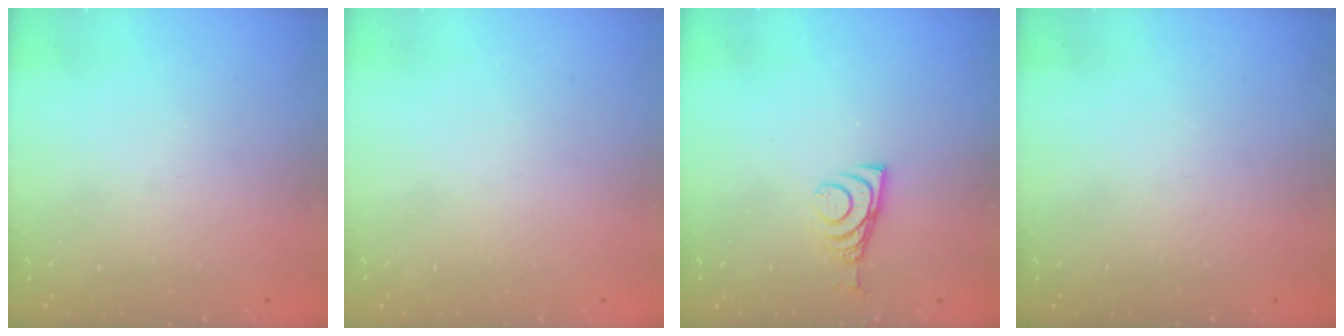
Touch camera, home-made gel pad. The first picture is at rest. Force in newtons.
{"total": 1.7, "press": 1.6, "slide": 0.1}
{"total": 6.7, "press": 6.7, "slide": 0.6}
{"total": 0.0}